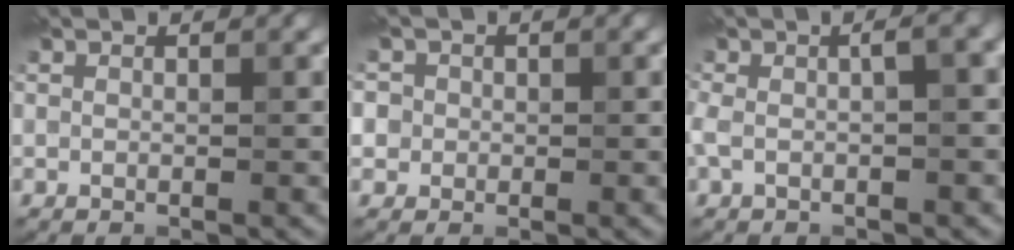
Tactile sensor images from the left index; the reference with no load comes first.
{"total": 3.1, "force": [1.0, 2.9, 0.8], "torque": [-0.004, 0.015, -0.002]}
{"total": 4.1, "force": [0.2, 1.4, 3.9], "torque": [-0.060, 0.016, -0.003]}